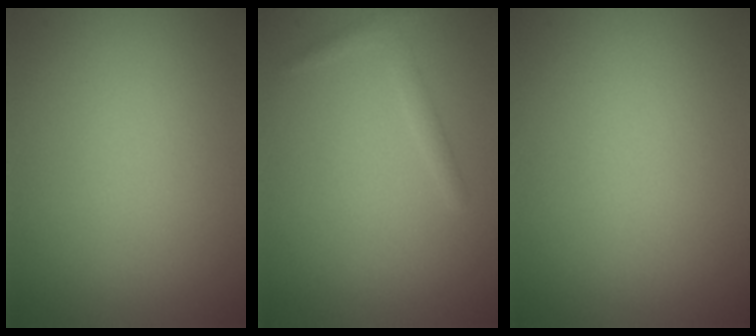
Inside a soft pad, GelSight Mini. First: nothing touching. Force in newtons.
{"total": 1.3, "press": 1.3, "slide": 0.0}
{"total": 0.0}